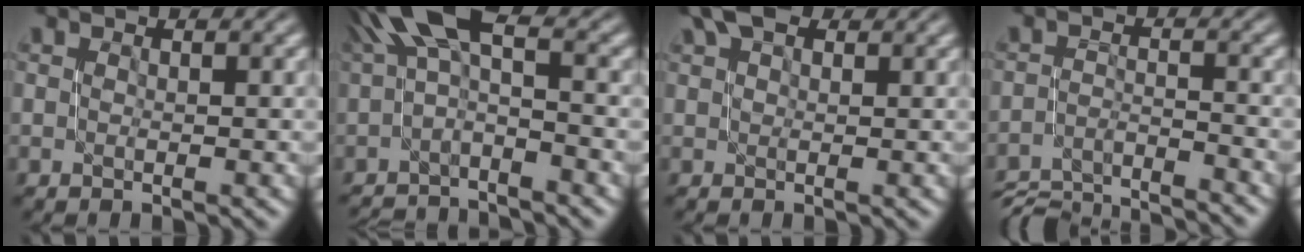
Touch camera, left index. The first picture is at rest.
{"total": 5.3, "force": [-1.2, 1.2, 5.0], "torque": [-0.085, 0.025, -0.035]}
{"total": 3.4, "force": [2.5, 1.4, 1.9], "torque": [-0.033, 0.013, 0.041]}
{"total": 8.5, "force": [-8.3, 1.1, 1.4], "torque": [-0.024, -0.008, -0.126]}